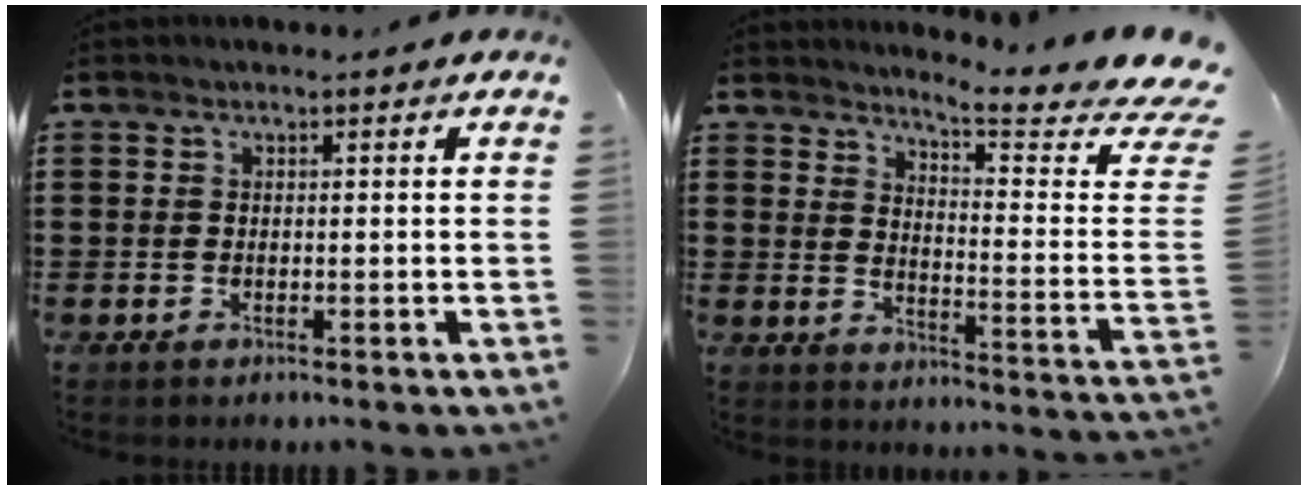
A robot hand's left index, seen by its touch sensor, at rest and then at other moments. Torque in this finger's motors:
{"motor_torque": [0.65, -1.49, 0.07, 0.05]}